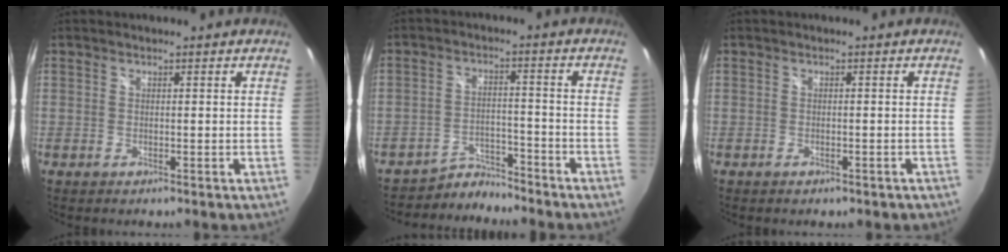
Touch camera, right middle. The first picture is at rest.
{"total": 5.2, "force": [-5.1, 0.5, -0.7], "torque": [0.010, 0.019, -0.086]}
{"total": 2.1, "force": [-1.4, 1.0, 1.1], "torque": [-0.018, -0.005, -0.017]}